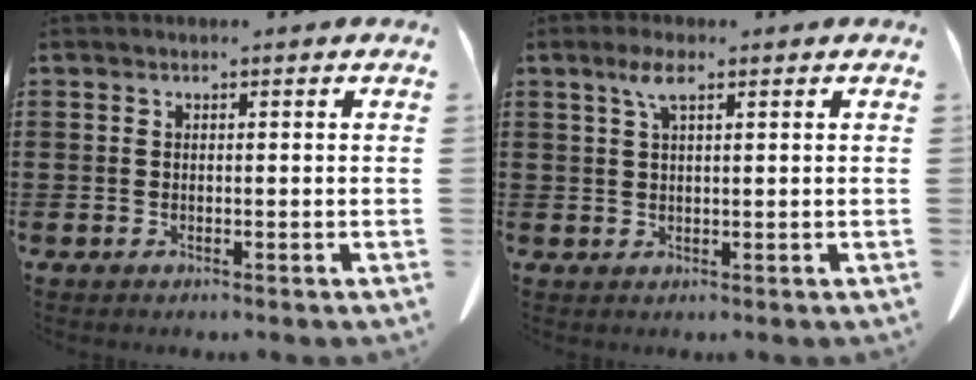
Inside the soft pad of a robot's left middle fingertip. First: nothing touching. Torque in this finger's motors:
{"motor_torque": [0.72, 0.17, 0.05, 0.05]}